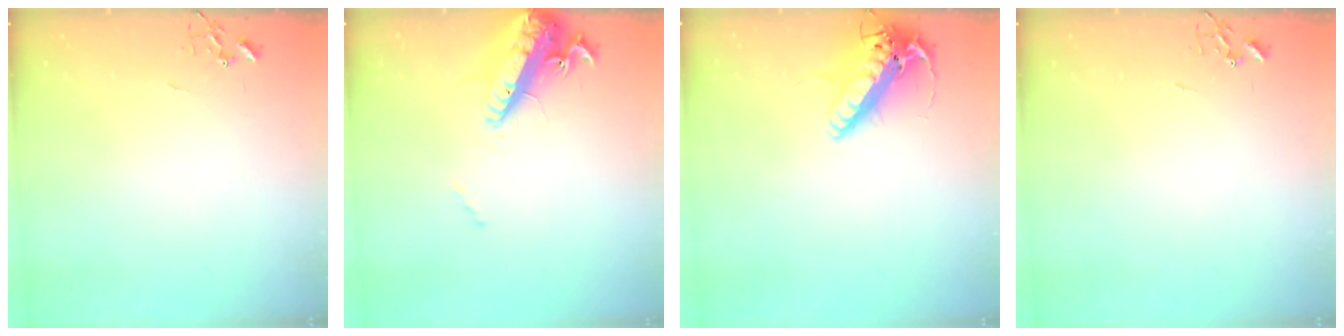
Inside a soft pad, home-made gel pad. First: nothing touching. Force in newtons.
{"total": 16.7, "press": 16.2, "slide": 4.1}
{"total": 16.7, "press": 16.4, "slide": 3.1}
{"total": 0.0}